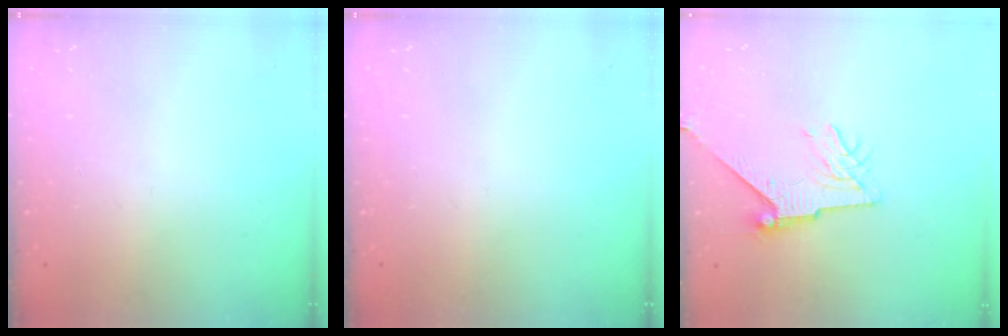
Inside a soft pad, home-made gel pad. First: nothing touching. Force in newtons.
{"total": 0.0}
{"total": 8.3, "press": 8.2, "slide": 0.8}